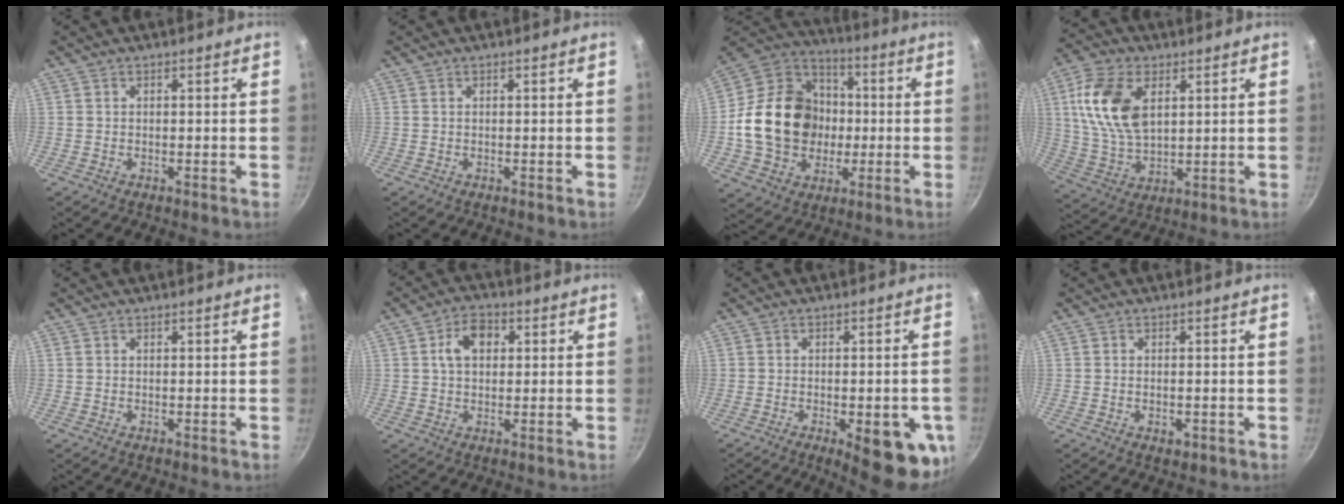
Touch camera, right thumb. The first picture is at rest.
{"total": 0.0}
{"total": 22.2, "force": [-1.2, 18.3, 12.6], "torque": [-0.193, 0.038, -0.016]}
{"total": 14.8, "force": [4.1, 8.6, 11.3], "torque": [-0.212, -0.008, 0.081]}
{"total": 0.0}
{"total": 6.7, "force": [1.5, 4.7, 4.5], "torque": [-0.054, 0.009, 0.019]}
{"total": 13.6, "force": [-4.5, 4.9, 11.9], "torque": [-0.111, 0.003, -0.052]}
{"total": 1.8, "force": [-0.6, 1.1, 1.4], "torque": [-0.020, -0.002, -0.009]}